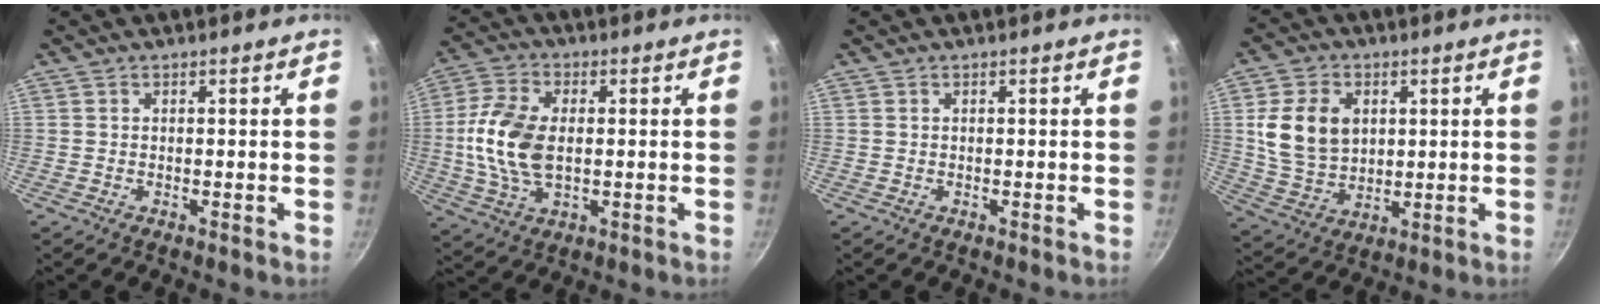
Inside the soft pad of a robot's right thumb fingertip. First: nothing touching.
{"total": 12.8, "force": [0.1, 7.5, 10.3], "torque": [-0.202, 0.010, -0.005]}
{"total": 0.0}
{"total": 12.6, "force": [2.5, 9.3, 8.0], "torque": [-0.130, -0.012, 0.056]}